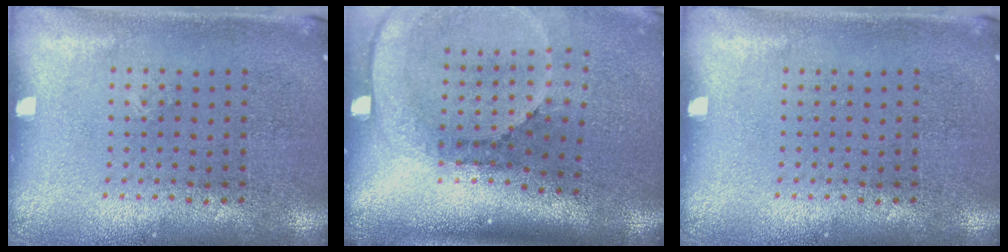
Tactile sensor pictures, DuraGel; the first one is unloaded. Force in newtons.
{"total": 2.7, "press": 1.8, "slide": 2.0}
{"total": 0.0}